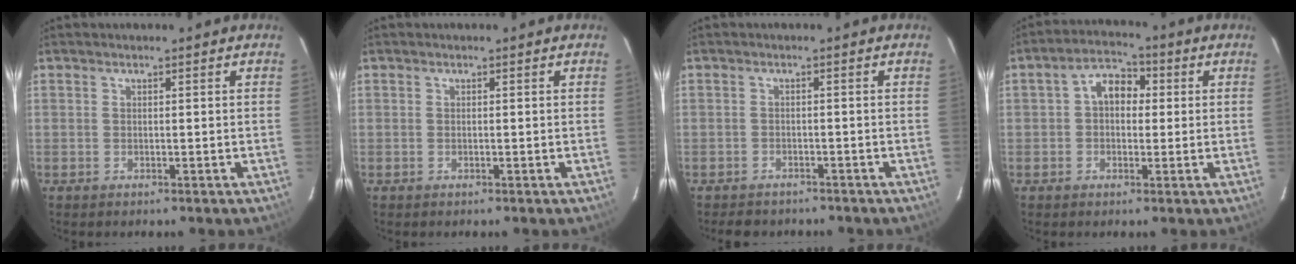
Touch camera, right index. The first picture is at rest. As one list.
[{"total": 0.0}, {"total": 5.3, "force": [-4.5, 2.4, 1.3], "torque": [-0.033, 0.000, -0.063]}, {"total": 6.1, "force": [0.5, 4.6, 4.0], "torque": [-0.072, 0.028, 0.006]}]